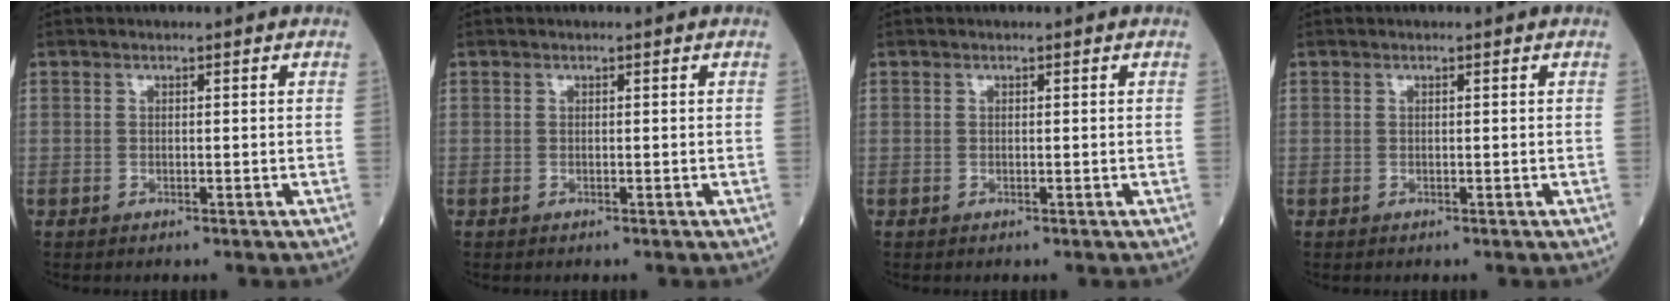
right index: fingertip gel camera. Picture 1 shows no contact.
{"total": 0.0}
{"total": 0.0}
{"total": 0.0}